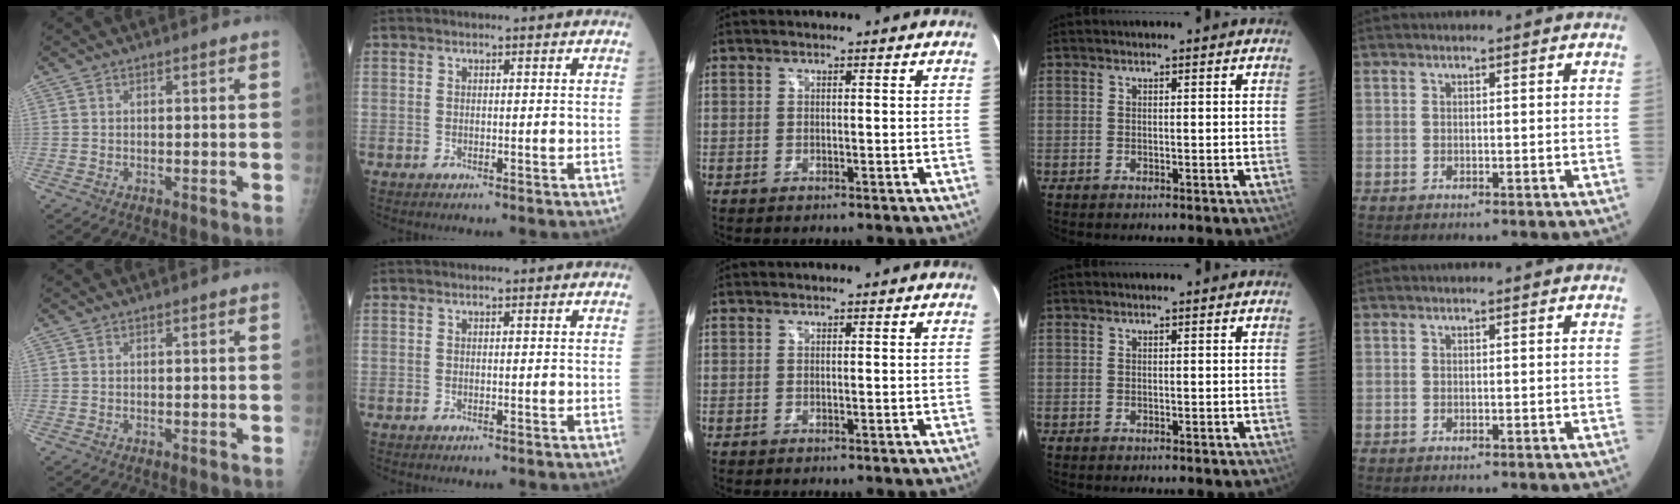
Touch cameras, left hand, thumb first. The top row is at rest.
{}